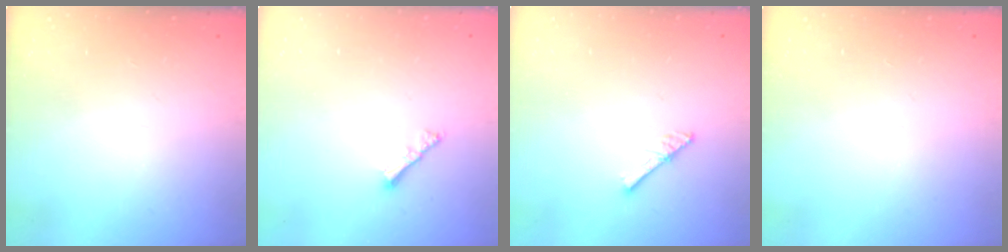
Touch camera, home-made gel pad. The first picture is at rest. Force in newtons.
{"total": 2.4, "press": 2.4, "slide": 0.6}
{"total": 4.2, "press": 4.2, "slide": 0.4}
{"total": 0.0}